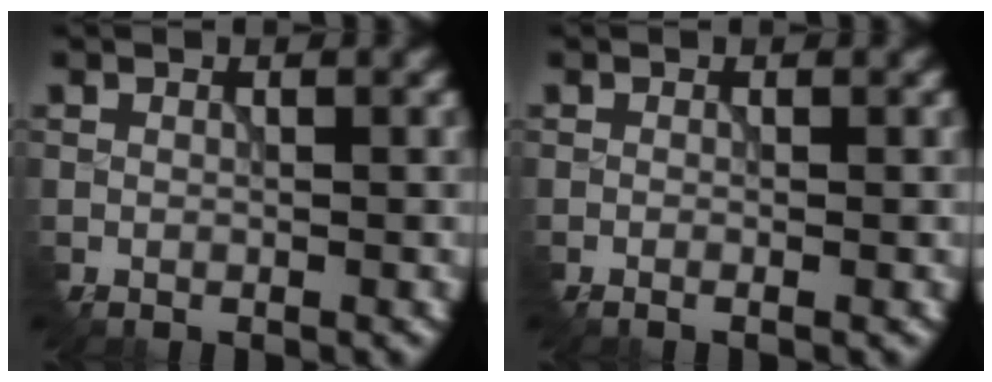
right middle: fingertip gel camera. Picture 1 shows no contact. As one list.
[{"total": 0.9, "force": [-0.5, 0.0, 0.7], "torque": [-0.017, -0.006, -0.010]}]